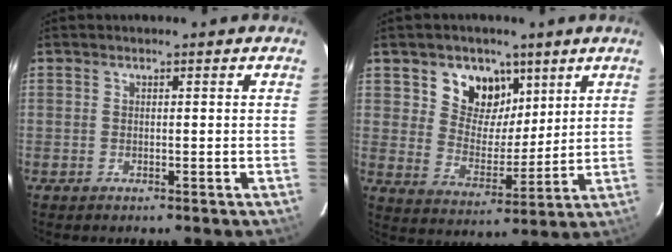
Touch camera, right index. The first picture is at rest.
{"total": 10.3, "force": [5.6, 7.8, 3.8], "torque": [-0.068, -0.005, 0.101]}